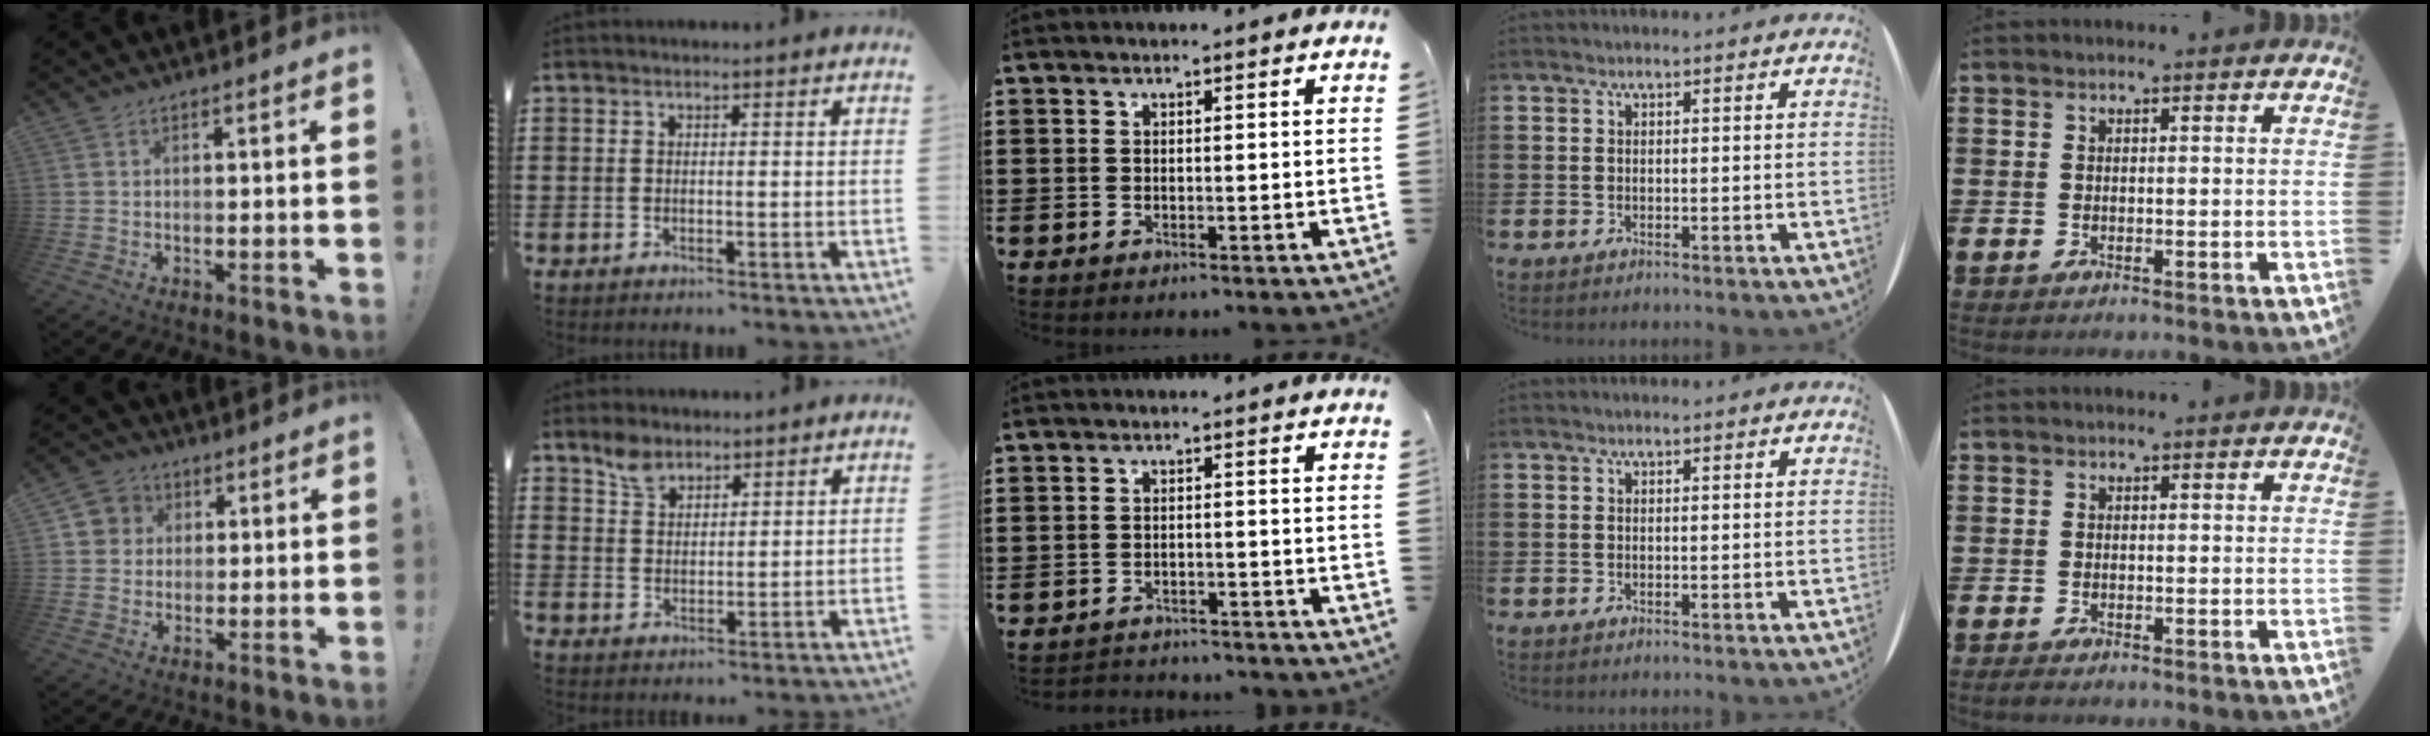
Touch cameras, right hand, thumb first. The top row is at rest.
{"thumb": {"total": 6.1, "force": [1.1, 5.8, 1.2], "torque": [-0.013, 0.000, 0.022]}, "index": {"total": 3.9, "force": [3.0, 2.1, 1.3], "torque": [-0.028, 0.001, 0.056]}, "middle": {"total": 2.1, "force": [-2.1, 0.2, 0.0], "torque": [-0.008, -0.001, -0.044]}, "little": {"total": 0.6, "force": [-0.4, 0.2, 0.4], "torque": [-0.009, 0.000, -0.009]}}